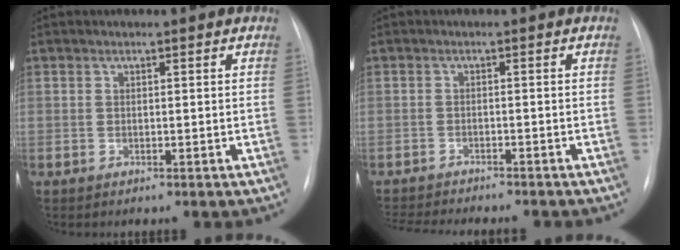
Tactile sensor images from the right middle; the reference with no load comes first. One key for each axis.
{"total": 11.7, "fx": -10.6, "fy": 2.0, "fz": 4.6, "tx": -0.074, "ty": -0.009, "tz": -0.141}